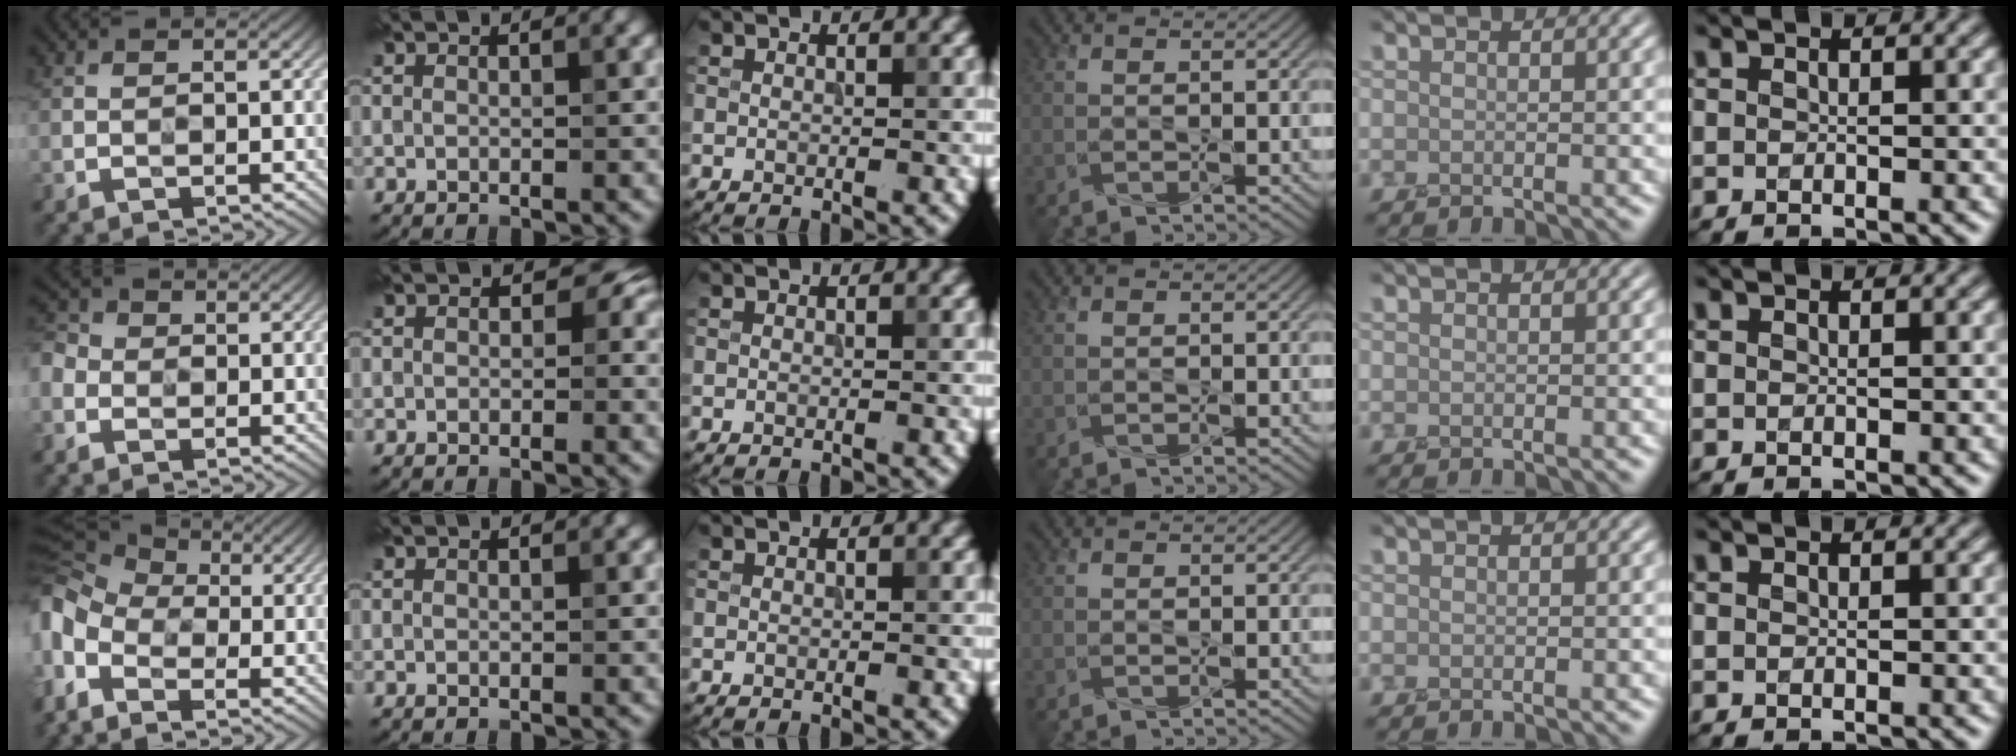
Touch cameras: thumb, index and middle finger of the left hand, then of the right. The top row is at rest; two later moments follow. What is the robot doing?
{"motion": "press", "object": "grip strengthener"}